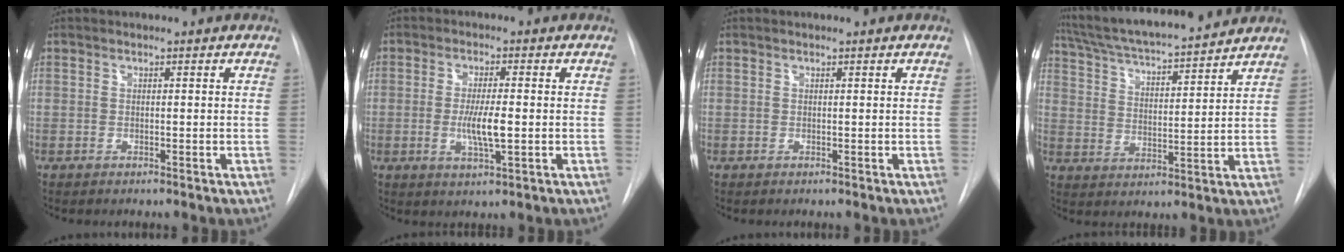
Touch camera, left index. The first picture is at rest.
{"total": 5.5, "force": [-1.1, 0.9, 5.3], "torque": [-0.103, -0.014, -0.020]}
{"total": 0.0}
{"total": 17.7, "force": [16.0, 1.2, 7.6], "torque": [-0.133, 0.016, 0.252]}